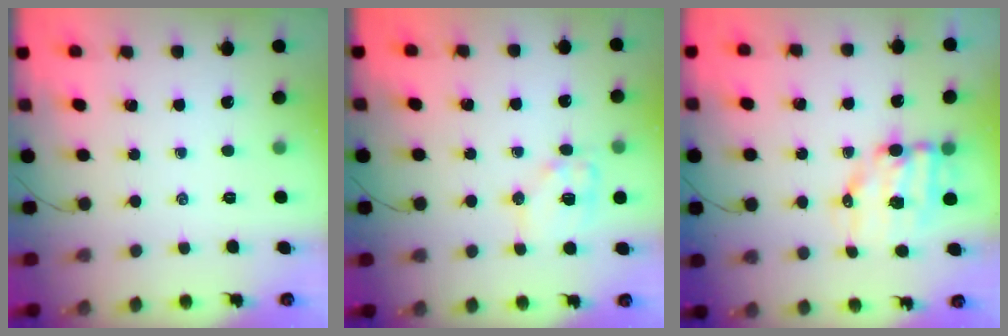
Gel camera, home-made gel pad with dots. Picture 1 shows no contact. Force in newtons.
{"total": 9.6, "press": 9.5, "slide": 0.6}
{"total": 8.6, "press": 8.4, "slide": 1.9}